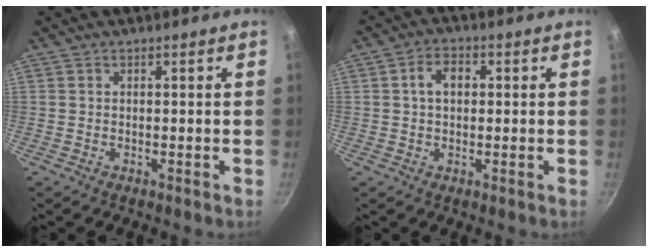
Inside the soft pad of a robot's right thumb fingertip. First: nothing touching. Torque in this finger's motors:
{"motor_torque": [0.10, 1.59, 0.73, -0.49, 0.00]}